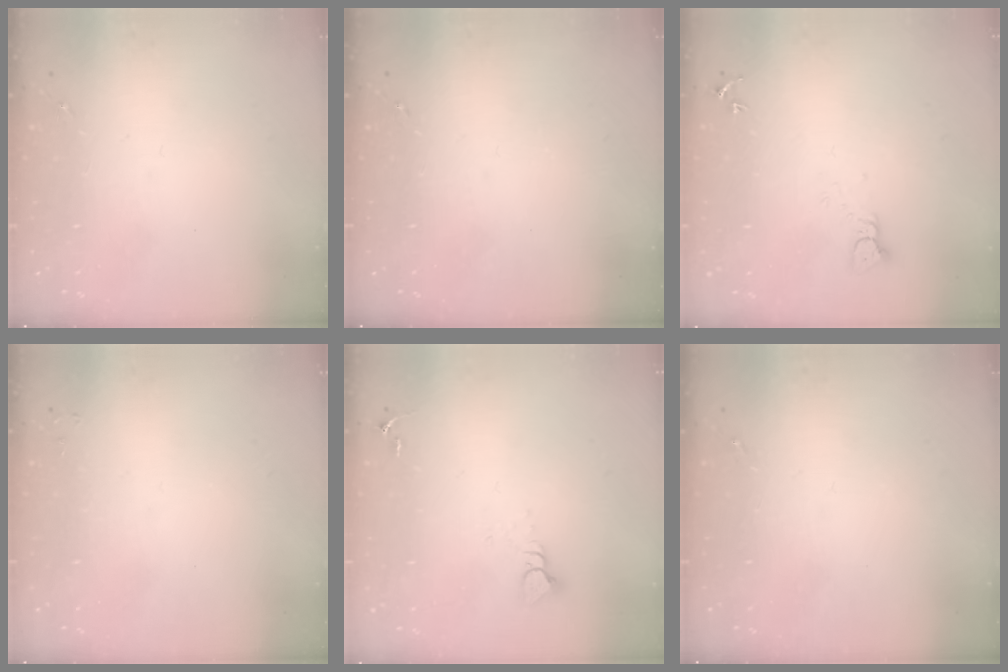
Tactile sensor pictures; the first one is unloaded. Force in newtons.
{"total": 0.0}
{"total": 2.6, "press": 2.6, "slide": 0.1}
{"total": 2.0, "press": 2.0, "slide": 0.3}
{"total": 3.9, "press": 3.9, "slide": 0.4}
{"total": 0.0}